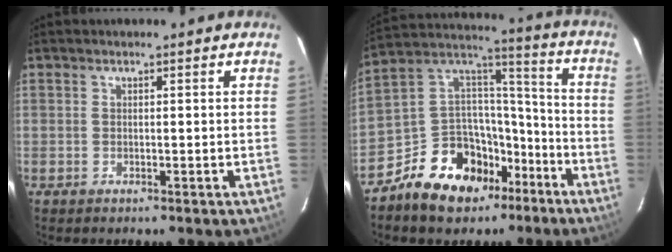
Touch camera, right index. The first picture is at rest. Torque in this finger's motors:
{"motor_torque": [1.11, -1.03, 0.08, 0.00]}